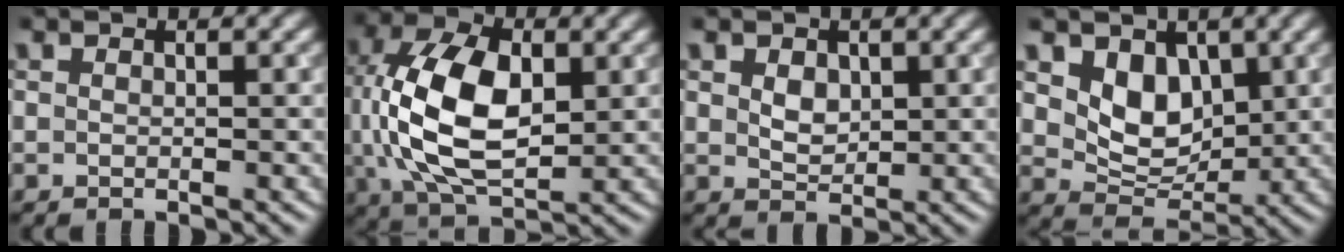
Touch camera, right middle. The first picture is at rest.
{"total": 11.2, "force": [0.9, 6.4, 9.1], "torque": [-0.192, 0.004, 0.019]}
{"total": 2.0, "force": [0.6, 1.4, 1.3], "torque": [-0.026, -0.003, 0.014]}
{"total": 4.7, "force": [1.6, 3.4, 2.9], "torque": [-0.058, -0.015, 0.028]}